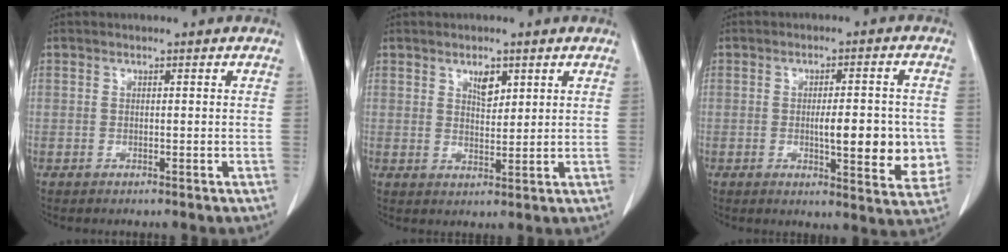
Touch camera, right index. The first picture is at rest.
{"total": 3.2, "force": [1.8, 1.5, 2.1], "torque": [-0.036, -0.003, 0.035]}
{"total": 10.1, "force": [-1.1, 2.8, 9.7], "torque": [-0.122, -0.006, -0.008]}